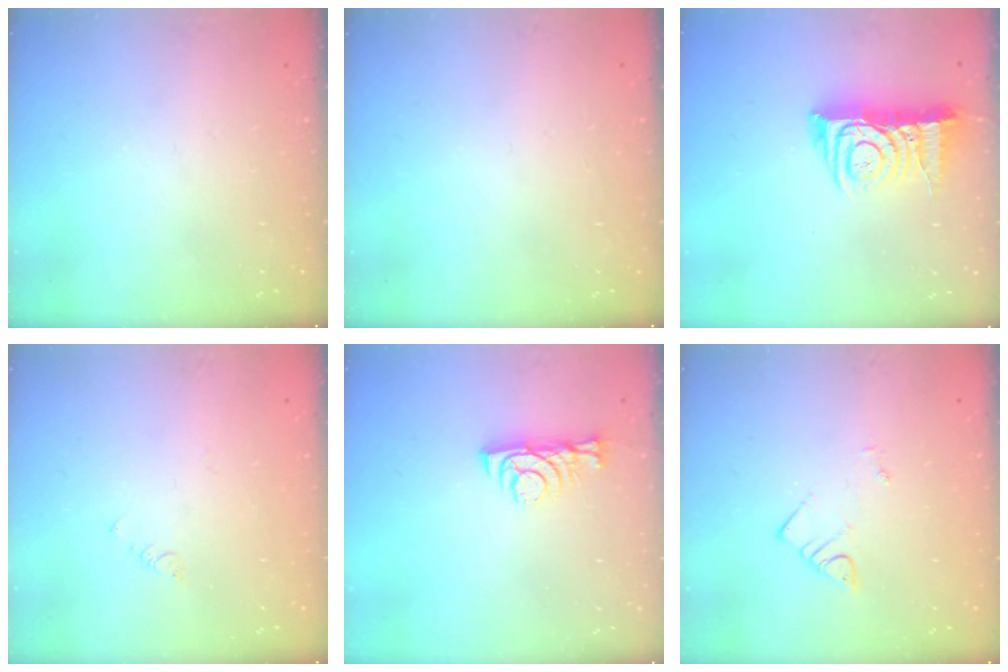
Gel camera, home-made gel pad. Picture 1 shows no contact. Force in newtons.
{"total": 0.0}
{"total": 10.5, "press": 10.4, "slide": 1.0}
{"total": 1.0, "press": 0.9, "slide": 0.3}
{"total": 5.3, "press": 5.2, "slide": 0.7}
{"total": 1.9, "press": 1.8, "slide": 0.4}